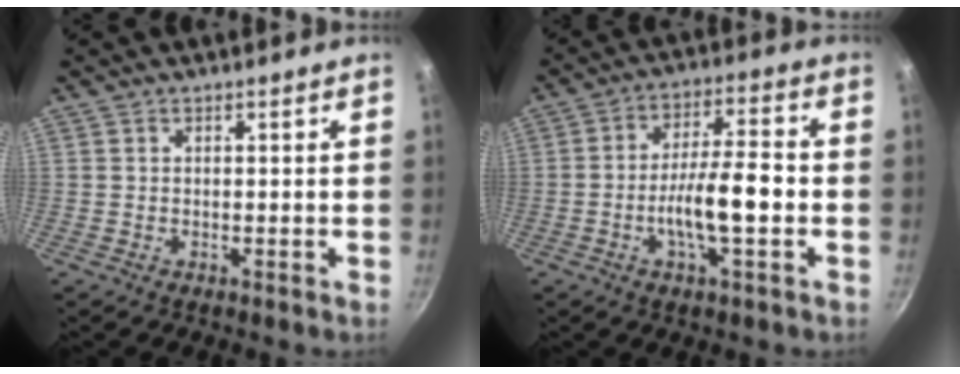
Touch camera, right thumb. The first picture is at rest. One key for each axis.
{"total": 10.8, "fx": -2.6, "fy": 3.1, "fz": 10.0, "tx": -0.164, "ty": 0.027, "tz": -0.047}